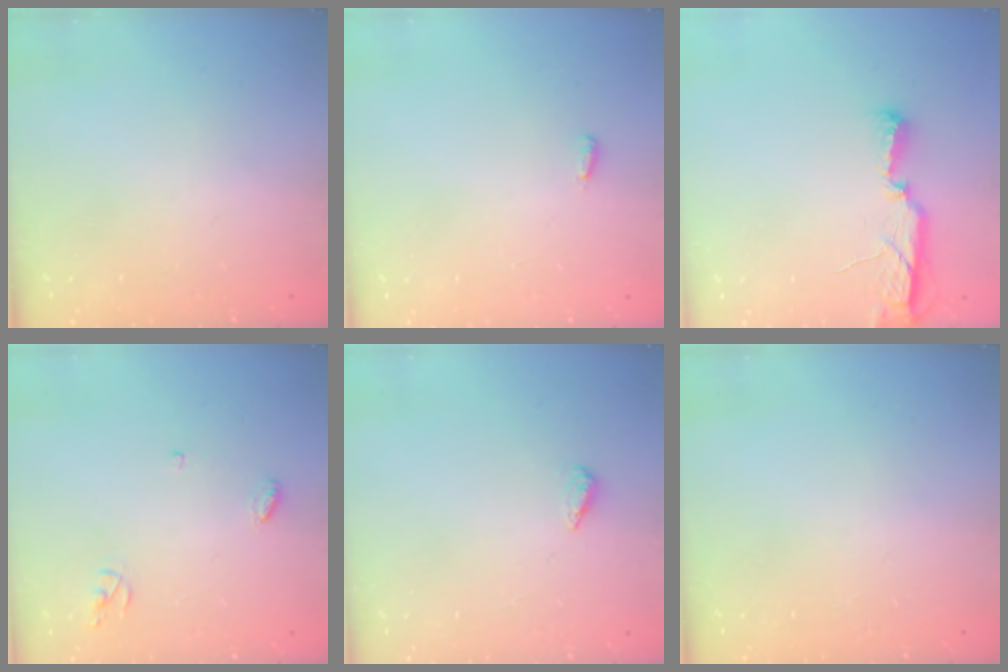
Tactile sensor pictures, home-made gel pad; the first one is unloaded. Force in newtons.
{"total": 2.9, "press": 2.8, "slide": 0.9}
{"total": 9.5, "press": 8.0, "slide": 5.2}
{"total": 4.7, "press": 4.7, "slide": 0.1}
{"total": 2.1, "press": 1.9, "slide": 0.8}
{"total": 0.0}